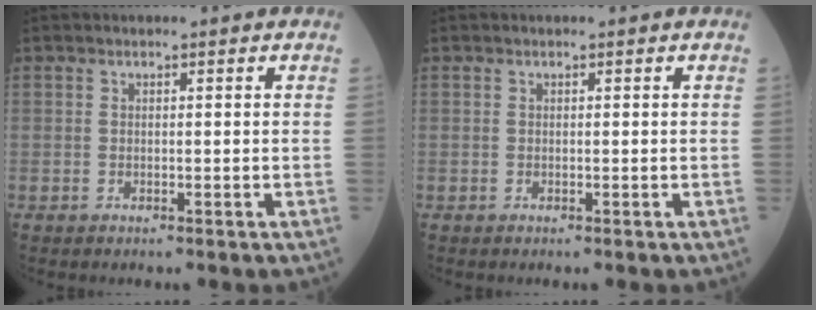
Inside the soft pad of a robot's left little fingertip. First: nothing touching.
{"total": 0.0}